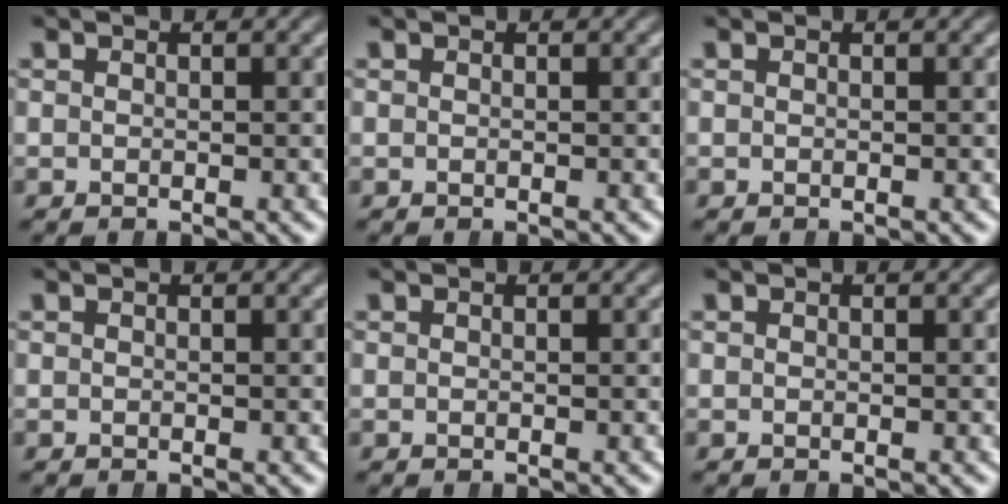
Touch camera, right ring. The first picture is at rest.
{"total": 0.0}
{"total": 0.0}
{"total": 0.0}
{"total": 0.0}
{"total": 0.0}